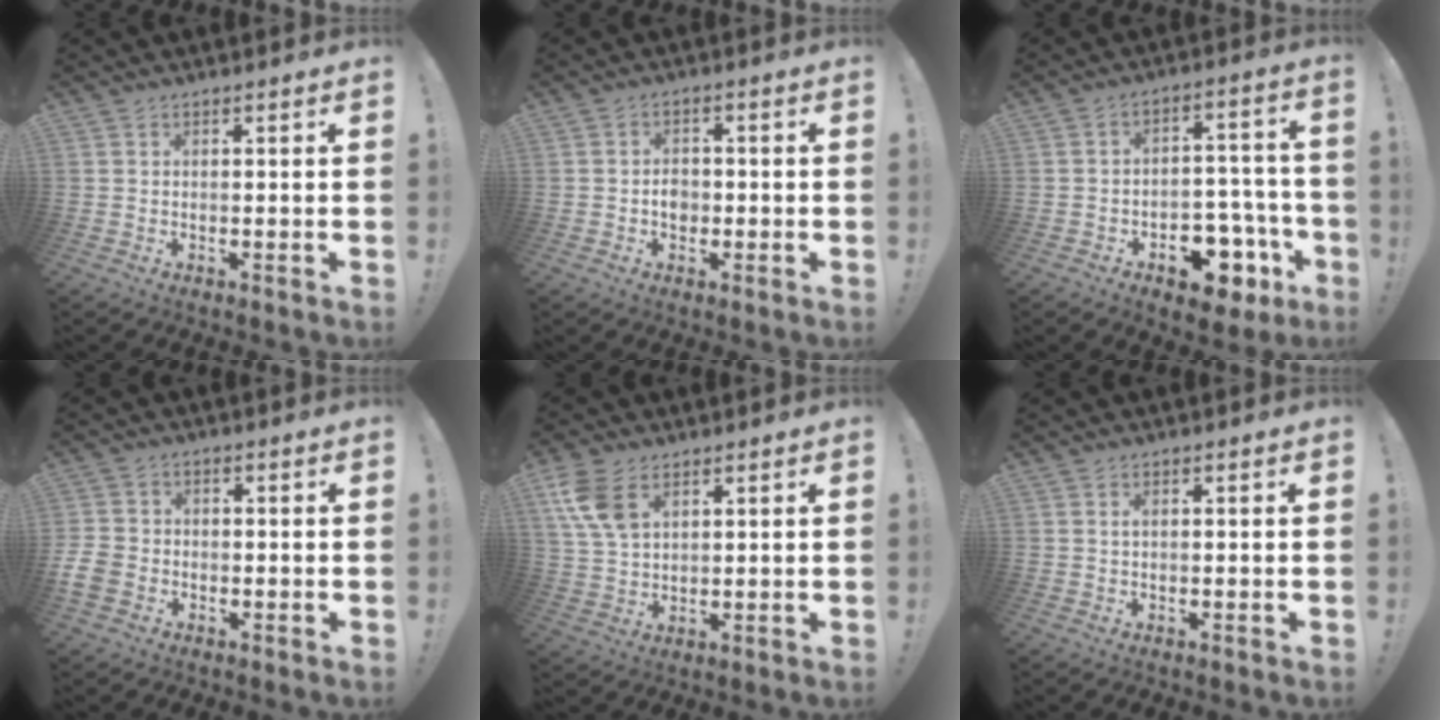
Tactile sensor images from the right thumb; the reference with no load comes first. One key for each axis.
{"total": 3.7, "fx": -1.2, "fy": 2.9, "fz": 1.8, "tx": -0.019, "ty": 0.002, "tz": -0.023}
{"total": 12.0, "fx": -7.2, "fy": 7.2, "fz": 6.5, "tx": -0.049, "ty": 0.068, "tz": -0.111}
{"total": 6.1, "fx": -2.6, "fy": 4.7, "fz": 2.9, "tx": -0.068, "ty": 0.009, "tz": -0.049}
{"total": 10.0, "fx": 4.7, "fy": 6.1, "fz": 6.3, "tx": -0.118, "ty": -0.013, "tz": 0.090}
{"total": 0.9, "fx": 0.1, "fy": 0.5, "fz": 0.7, "tx": -0.018, "ty": 0.005, "tz": 0.003}